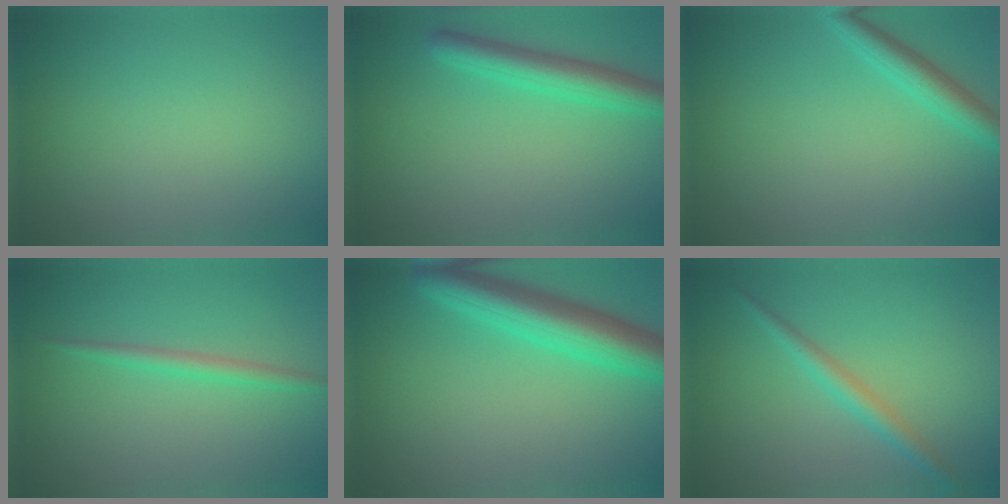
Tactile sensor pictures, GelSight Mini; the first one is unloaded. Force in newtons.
{"total": 3.7, "press": 3.7, "slide": 0.2}
{"total": 2.7, "press": 2.7, "slide": 0.2}
{"total": 1.6, "press": 1.6, "slide": 0.0}
{"total": 6.1, "press": 6.1, "slide": 0.3}
{"total": 2.0, "press": 2.0, "slide": 0.1}